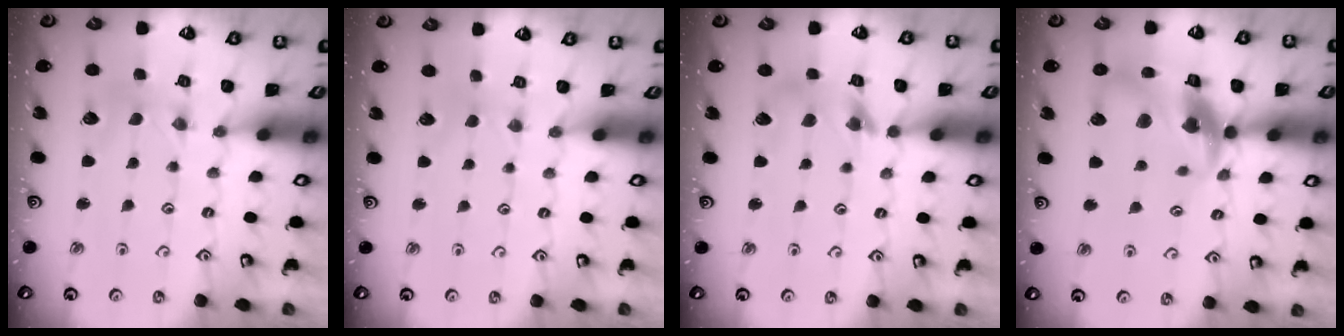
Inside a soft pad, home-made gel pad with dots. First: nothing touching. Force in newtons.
{"total": 1.0, "press": 1.0, "slide": 0.3}
{"total": 8.9, "press": 8.8, "slide": 0.9}
{"total": 15.8, "press": 15.6, "slide": 2.1}